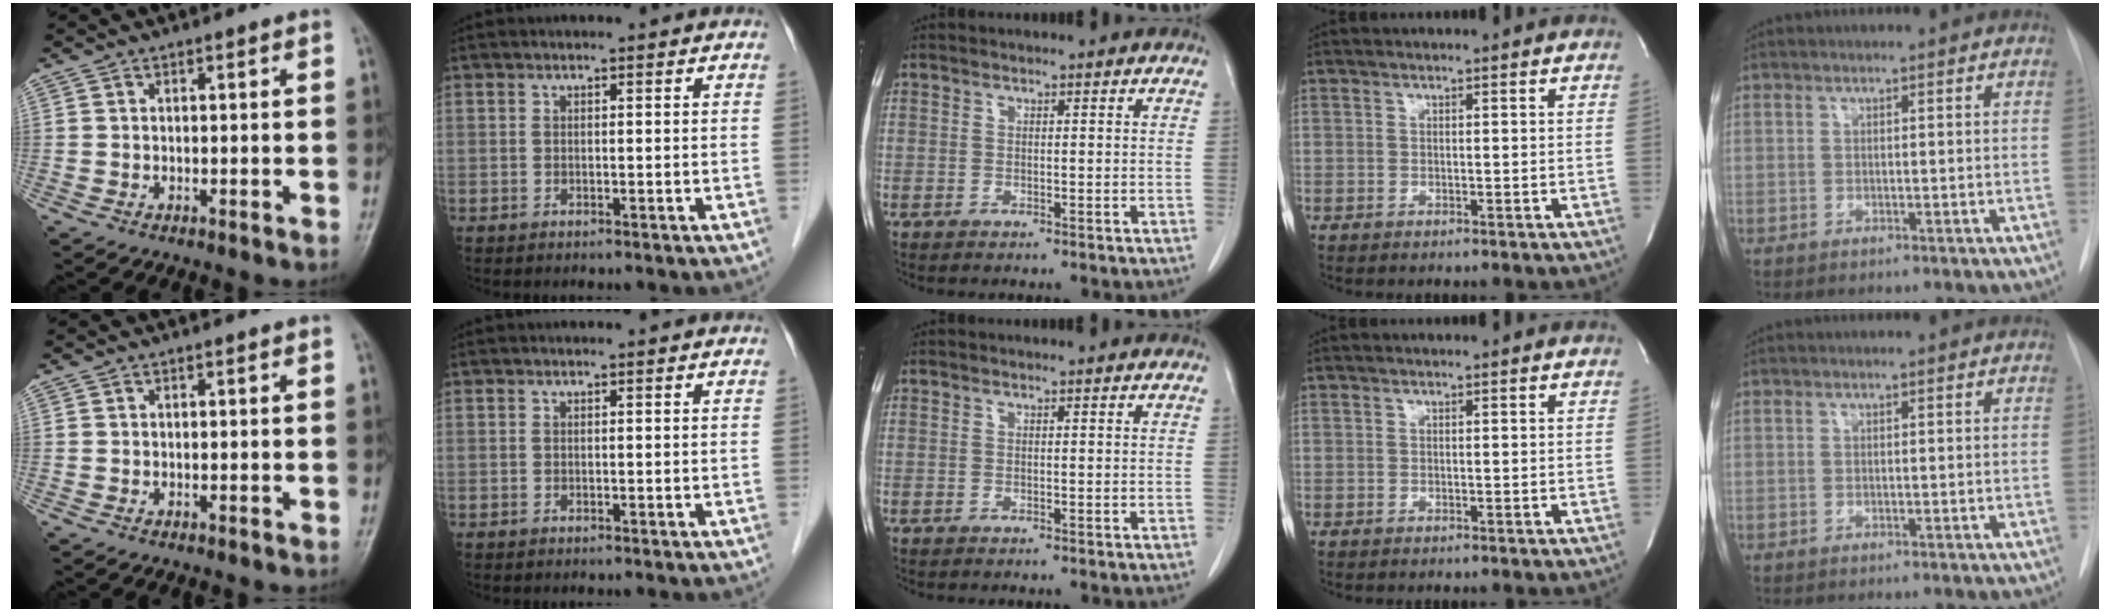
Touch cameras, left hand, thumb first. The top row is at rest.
{}